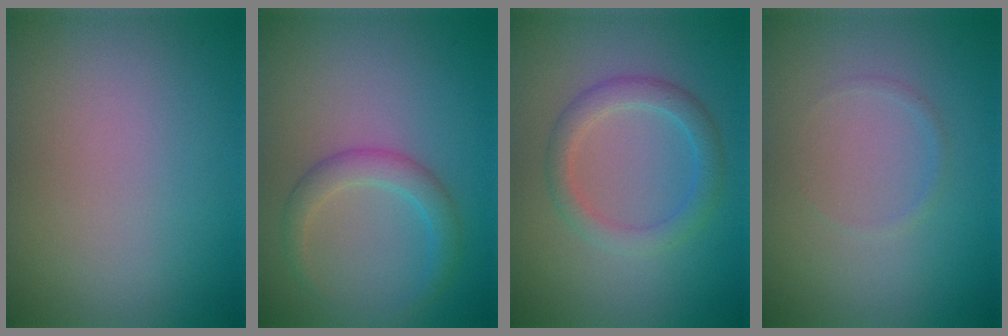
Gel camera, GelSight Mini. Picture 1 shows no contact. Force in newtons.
{"total": 2.4, "press": 2.4, "slide": 0.1}
{"total": 2.7, "press": 2.7, "slide": 0.1}
{"total": 0.5, "press": 0.5, "slide": 0.0}